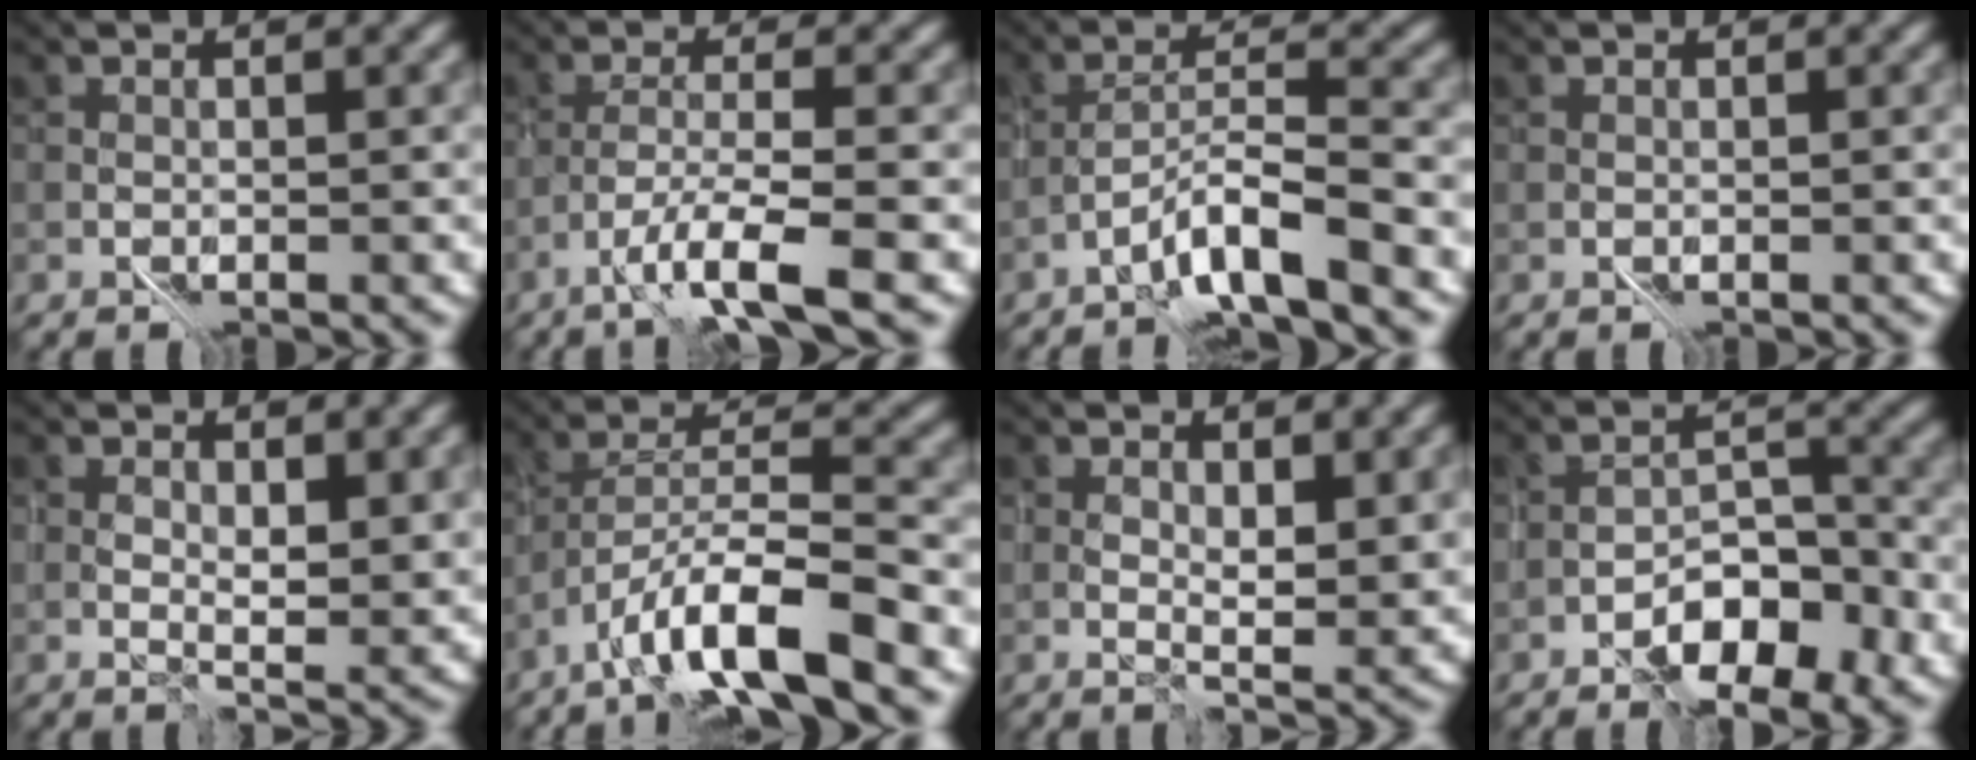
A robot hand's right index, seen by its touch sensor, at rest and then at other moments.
{"total": 3.8, "force": [-2.3, -0.4, 3.0], "torque": [-0.051, 0.008, -0.057]}
{"total": 4.5, "force": [-3.2, -0.1, 3.1], "torque": [-0.050, 0.015, -0.066]}
{"total": 0.0}
{"total": 3.0, "force": [1.9, 1.1, 2.0], "torque": [-0.029, -0.007, 0.036]}
{"total": 6.8, "force": [-4.6, 0.8, 5.0], "torque": [-0.084, 0.013, -0.083]}
{"total": 3.4, "force": [2.1, 1.3, 2.3], "torque": [-0.033, -0.007, 0.039]}
{"total": 4.8, "force": [-2.8, 2.2, 3.3], "torque": [-0.035, 0.014, -0.046]}